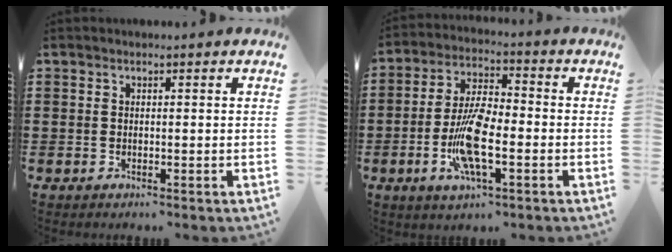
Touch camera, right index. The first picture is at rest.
{"total": 9.9, "force": [-2.6, 3.0, 9.1], "torque": [-0.196, -0.012, -0.052]}